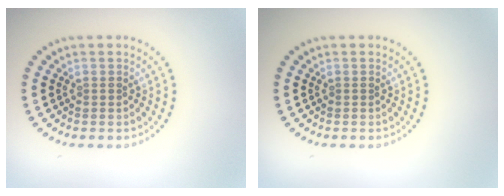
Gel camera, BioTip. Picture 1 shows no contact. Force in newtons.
{"total": 0.0}